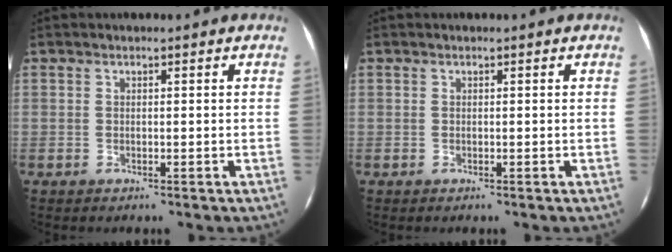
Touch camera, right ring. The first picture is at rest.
{"total": 0.0}